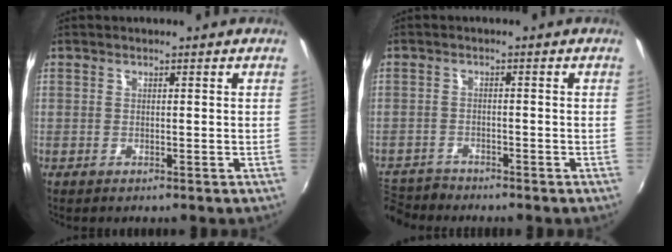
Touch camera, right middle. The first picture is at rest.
{"total": 6.3, "force": [-5.8, 2.2, 0.7], "torque": [-0.037, -0.003, -0.109]}